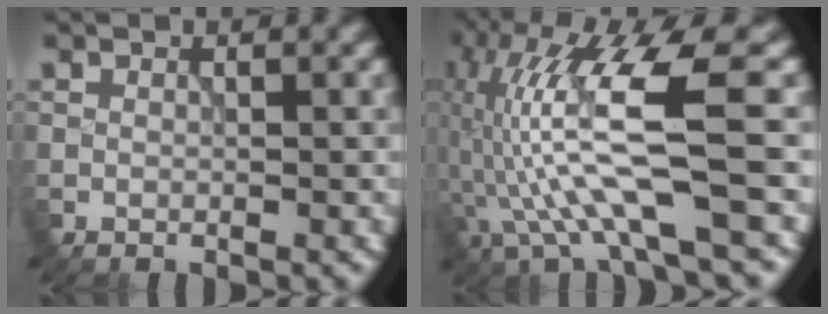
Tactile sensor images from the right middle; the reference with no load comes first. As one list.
[{"total": 9.6, "force": [-1.6, 1.5, 9.3], "torque": [-0.191, 0.013, -0.030]}]